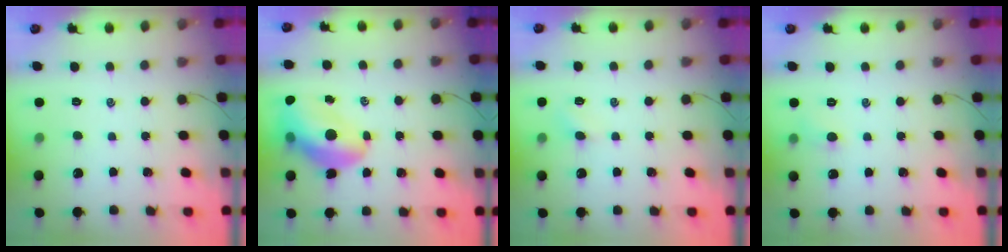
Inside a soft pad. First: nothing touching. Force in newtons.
{"total": 13.4, "press": 12.8, "slide": 3.9}
{"total": 3.3, "press": 3.1, "slide": 1.2}
{"total": 4.4, "press": 4.1, "slide": 1.4}